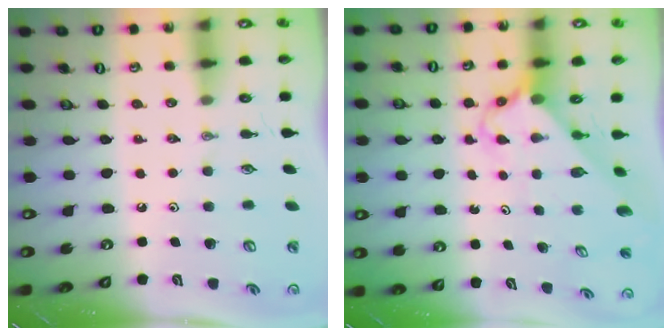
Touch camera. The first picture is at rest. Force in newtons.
{"total": 2.5, "press": 2.5, "slide": 0.2}